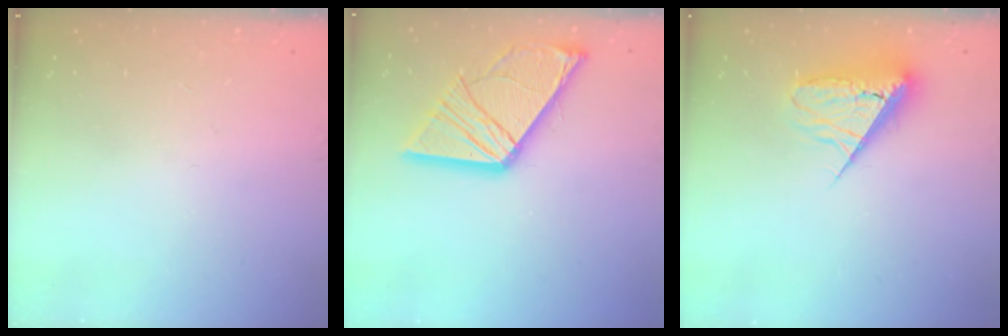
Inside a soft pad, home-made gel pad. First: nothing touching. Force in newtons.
{"total": 18.2, "press": 18.1, "slide": 2.0}
{"total": 7.9, "press": 7.9, "slide": 1.0}